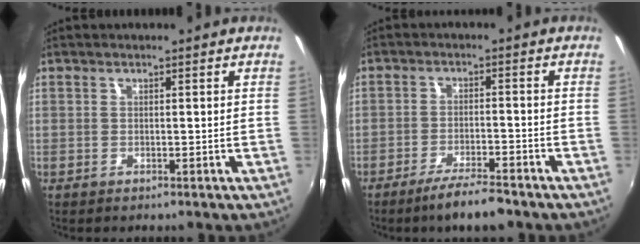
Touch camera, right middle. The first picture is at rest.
{"total": 6.5, "force": [-5.2, 0.9, 3.7], "torque": [-0.082, -0.007, -0.089]}